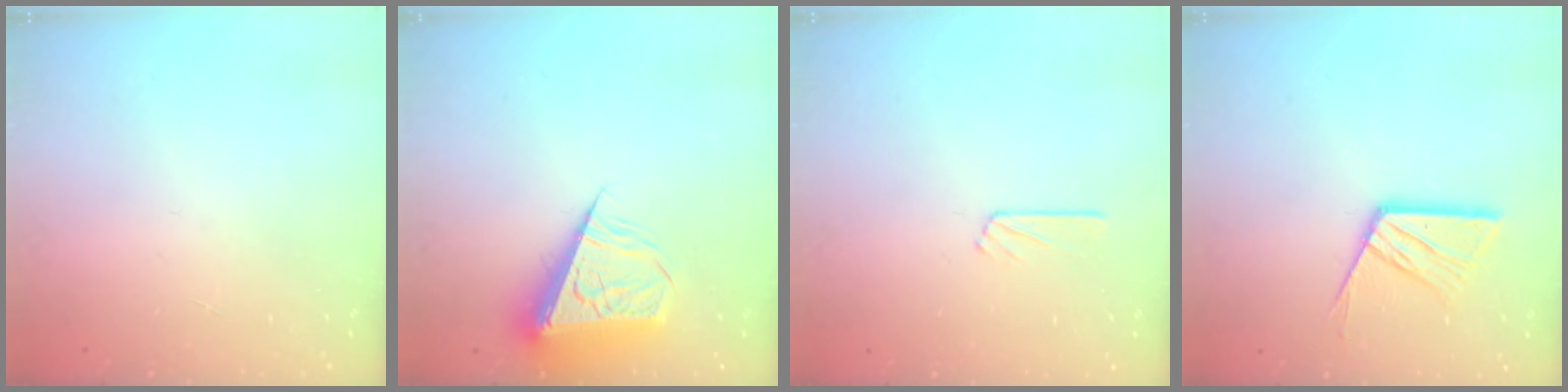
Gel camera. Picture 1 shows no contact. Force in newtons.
{"total": 9.3, "press": 9.3, "slide": 1.2}
{"total": 2.5, "press": 2.5, "slide": 0.2}
{"total": 12.2, "press": 12.2, "slide": 1.0}